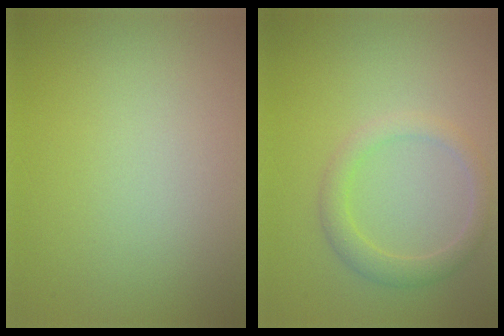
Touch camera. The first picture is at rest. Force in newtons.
{"total": 2.3, "press": 2.3, "slide": 0.0}